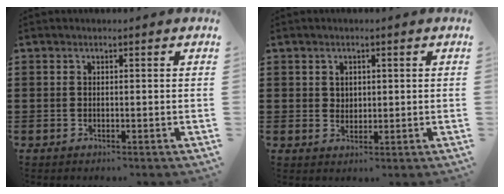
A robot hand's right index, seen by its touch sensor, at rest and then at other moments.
{"total": 1.6, "force": [0.8, 1.3, 0.3], "torque": [-0.010, 0.008, 0.014]}